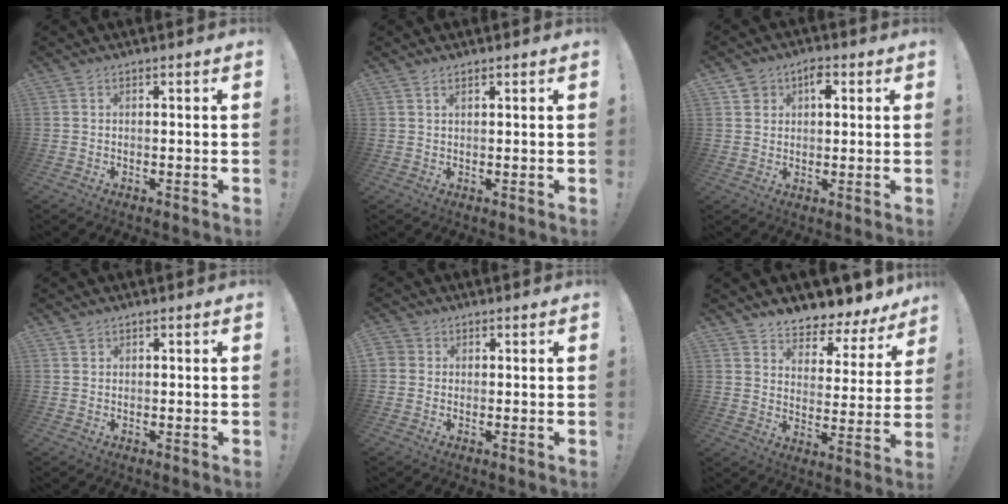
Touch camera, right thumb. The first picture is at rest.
{"total": 1.1, "force": [0.9, 0.3, 0.6], "torque": [-0.010, -0.001, 0.016]}
{"total": 5.1, "force": [2.0, 4.2, 2.0], "torque": [-0.019, -0.007, 0.030]}
{"total": 1.0, "force": [0.8, 0.7, 0.1], "torque": [0.004, -0.002, 0.014]}
{"total": 2.4, "force": [0.3, 2.2, 0.8], "torque": [-0.009, 0.003, 0.006]}
{"total": 6.0, "force": [5.3, 2.4, 1.4], "torque": [-0.013, -0.063, 0.092]}